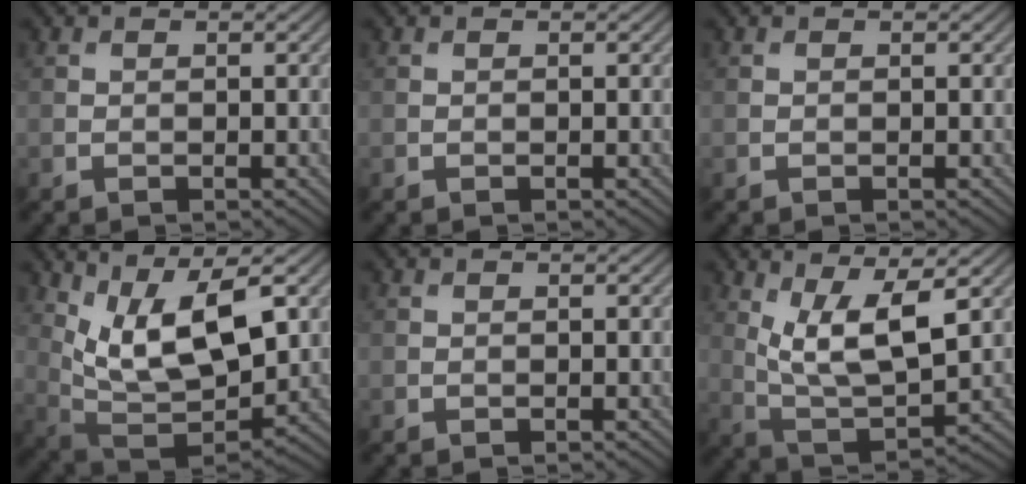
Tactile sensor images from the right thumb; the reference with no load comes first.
{"total": 0.0}
{"total": 0.0}
{"total": 13.8, "force": [4.9, 6.2, 11.3], "torque": [-0.224, 0.004, 0.092]}
{"total": 0.0}
{"total": 10.2, "force": [3.7, 3.7, 8.8], "torque": [-0.181, -0.002, 0.075]}